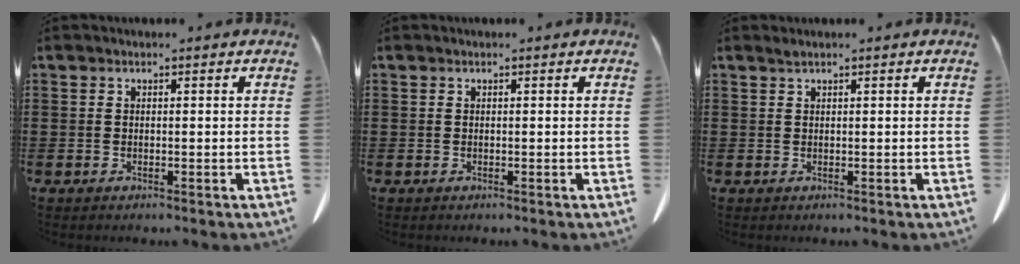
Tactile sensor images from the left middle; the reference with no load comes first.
{"total": 0.0}
{"total": 0.6, "force": [0.5, 0.0, 0.5], "torque": [-0.010, 0.000, 0.009]}